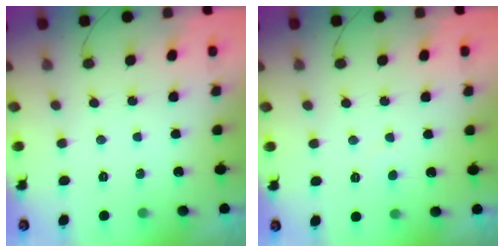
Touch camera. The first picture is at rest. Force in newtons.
{"total": 2.6, "press": 2.6, "slide": 0.2}